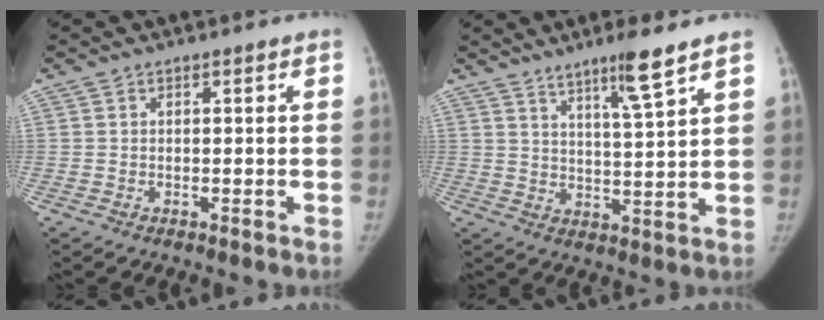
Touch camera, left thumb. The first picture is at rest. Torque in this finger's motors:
{"motor_torque": [0.07, 0.07, 0.03, 0.05, 0.01]}